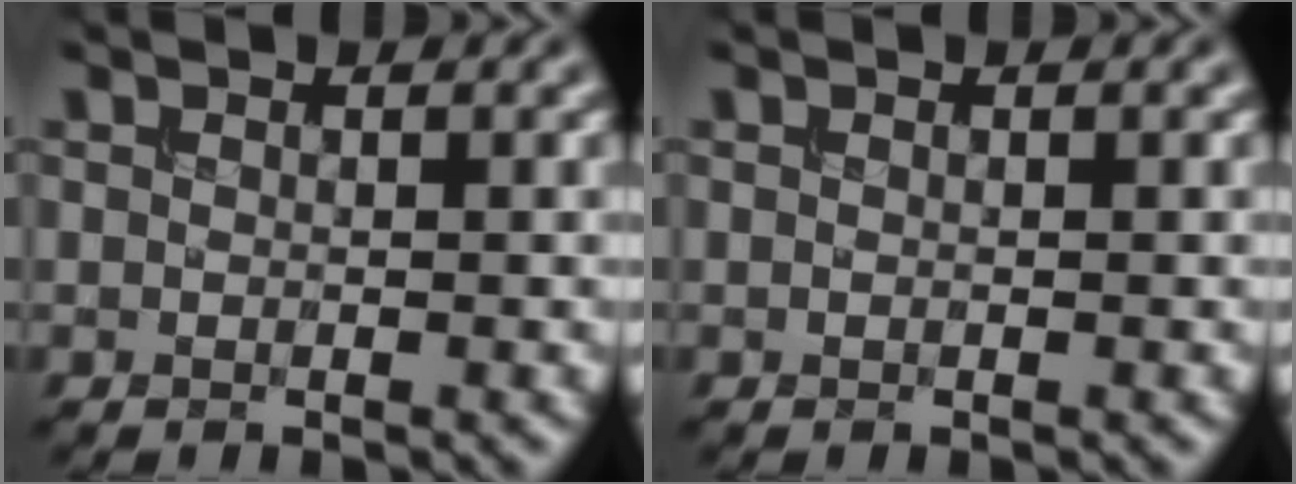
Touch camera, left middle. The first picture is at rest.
{"total": 0.0}